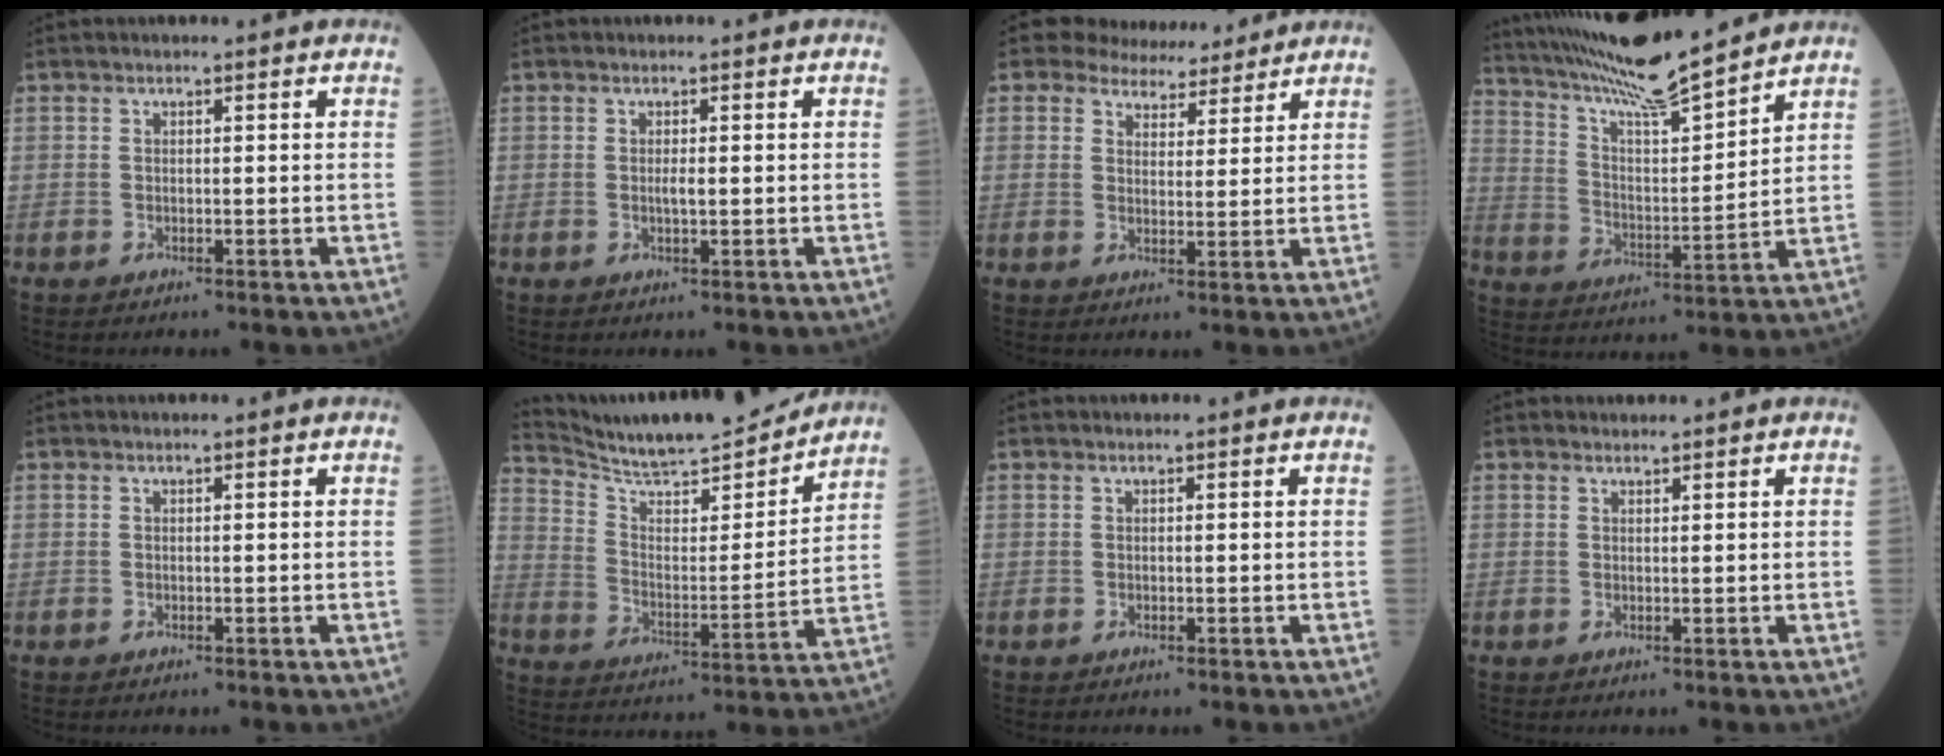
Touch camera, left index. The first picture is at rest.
{"total": 1.1, "force": [0.0, 0.2, 1.1], "torque": [-0.022, -0.001, 0.001]}
{"total": 6.8, "force": [6.1, 2.7, 1.1], "torque": [-0.013, 0.003, 0.083]}
{"total": 16.2, "force": [14.5, -0.1, 7.3], "torque": [-0.140, 0.006, 0.252]}
{"total": 0.0}
{"total": 18.3, "force": [17.2, 1.1, 6.0], "torque": [-0.113, -0.023, 0.269]}
{"total": 0.0}
{"total": 0.7, "force": [0.7, 0.1, 0.0], "torque": [-0.009, 0.000, 0.012]}